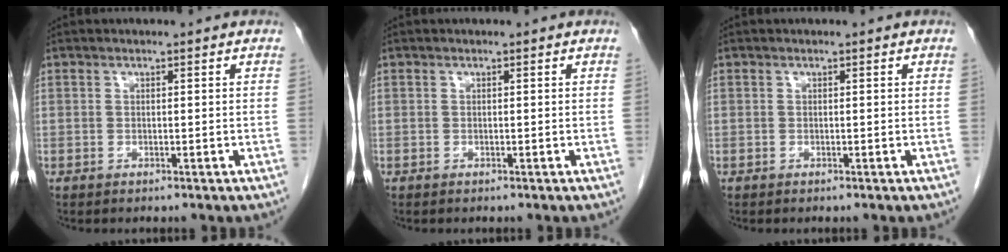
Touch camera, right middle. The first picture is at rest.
{"total": 0.0}
{"total": 0.0}